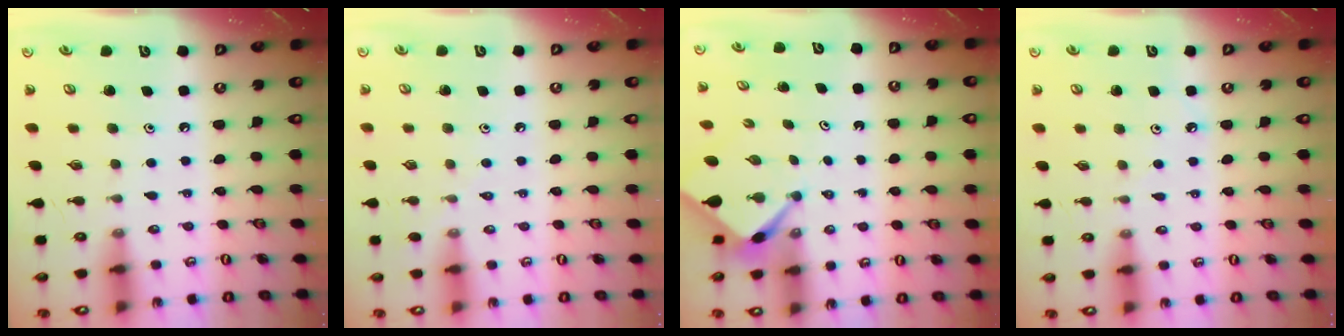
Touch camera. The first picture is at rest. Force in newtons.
{"total": 2.5, "press": 2.5, "slide": 0.5}
{"total": 2.5, "press": 2.4, "slide": 0.4}
{"total": 3.0, "press": 2.9, "slide": 0.4}